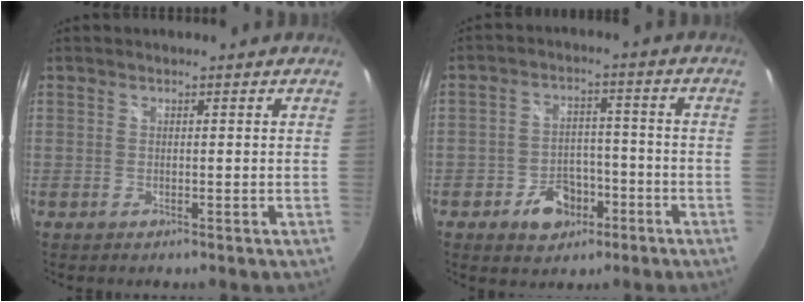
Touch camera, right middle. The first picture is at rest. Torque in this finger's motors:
{"motor_torque": [0.70, -0.43, 0.07, 0.05]}